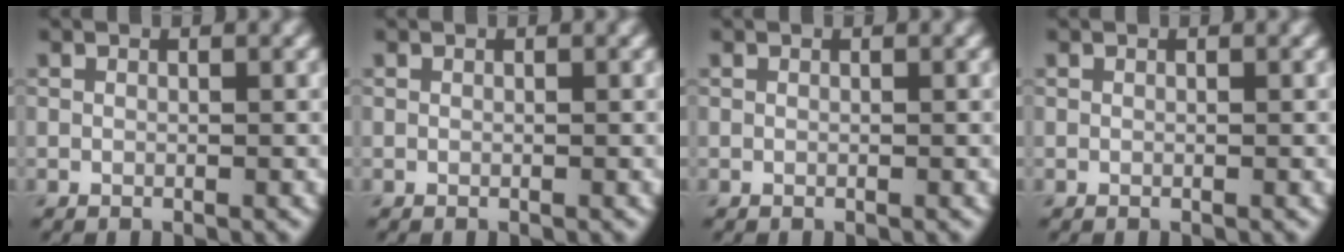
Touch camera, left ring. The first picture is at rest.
{"total": 0.0}
{"total": 0.0}
{"total": 0.0}